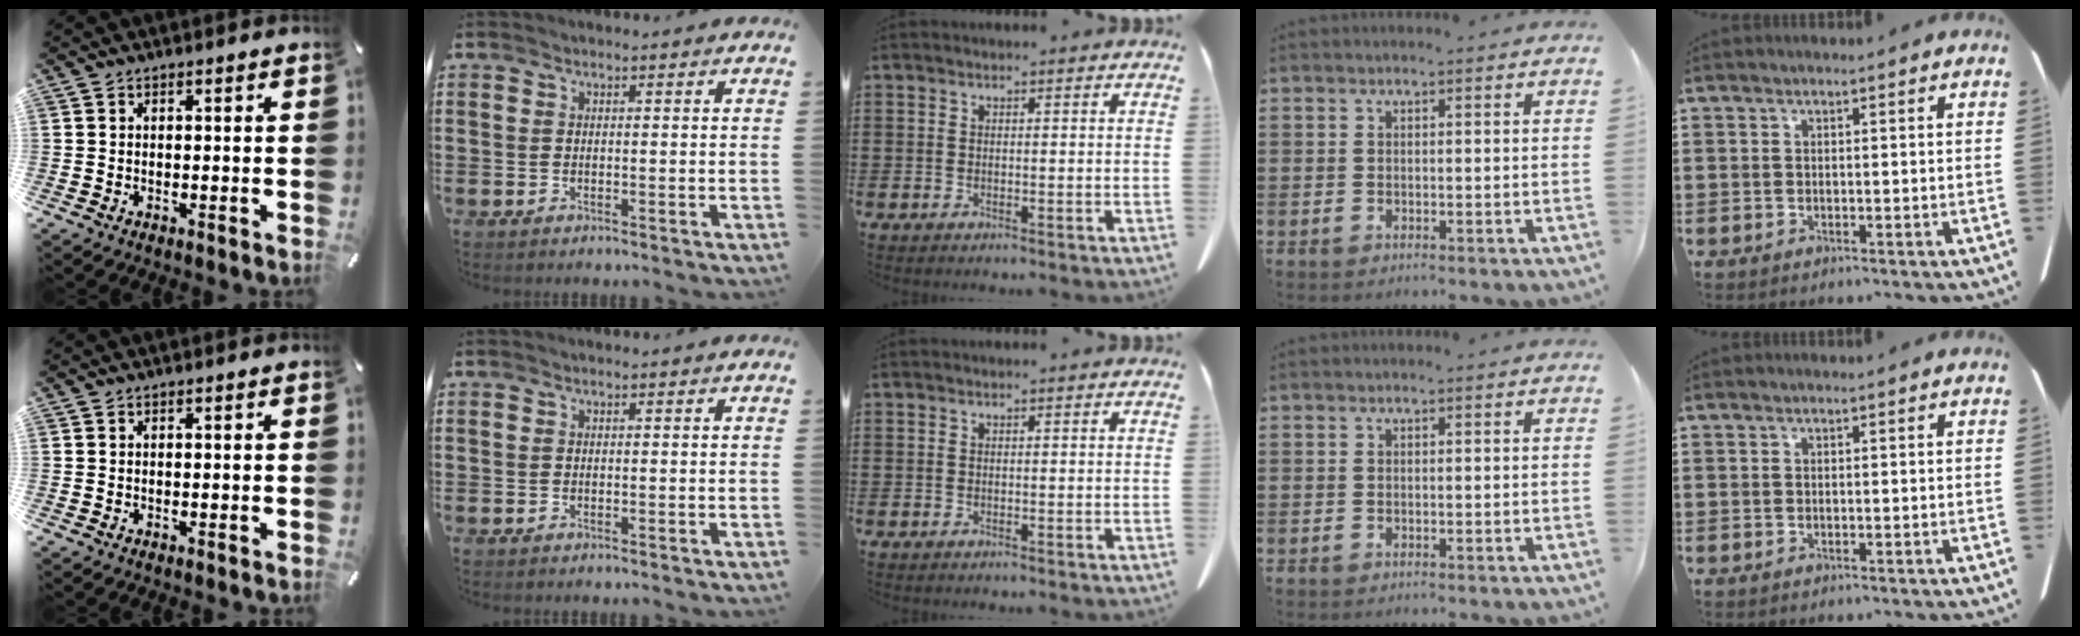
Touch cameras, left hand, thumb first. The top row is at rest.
{}